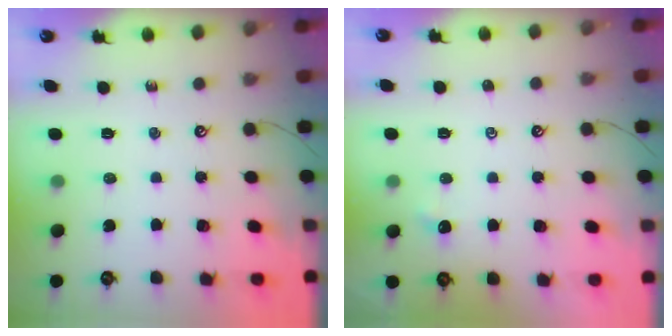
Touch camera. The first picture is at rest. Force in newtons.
{"total": 0.5, "press": 0.4, "slide": 0.3}